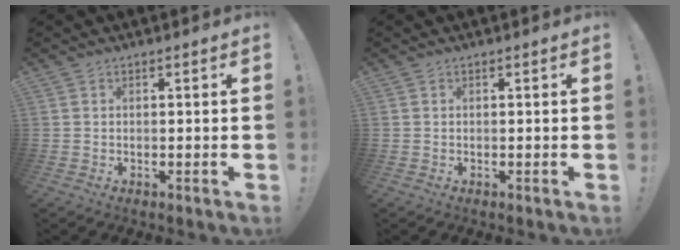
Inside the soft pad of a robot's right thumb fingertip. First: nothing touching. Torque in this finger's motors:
{"motor_torque": [0.00, 0.00, 0.00, 0.00, 0.00]}